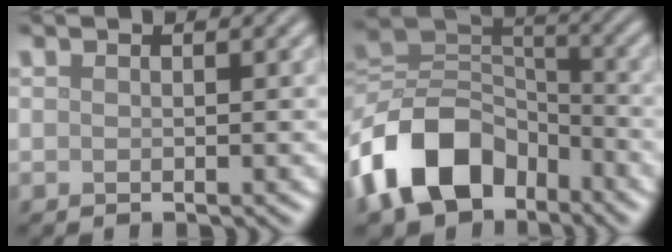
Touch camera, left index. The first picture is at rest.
{"total": 11.5, "force": [-6.2, 7.5, 6.0], "torque": [-0.116, 0.003, -0.131]}